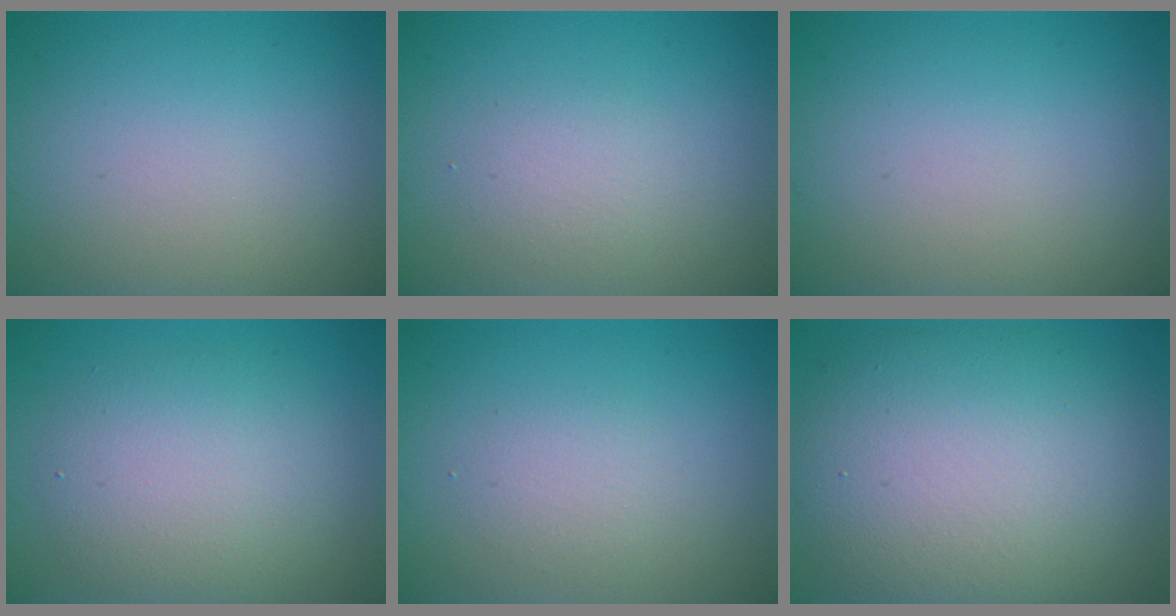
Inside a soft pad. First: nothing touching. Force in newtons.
{"total": 1.5, "press": 1.5, "slide": 0.1}
{"total": 0.0}
{"total": 4.9, "press": 4.9, "slide": 0.4}
{"total": 1.5, "press": 1.5, "slide": 0.1}
{"total": 11.5, "press": 11.5, "slide": 0.3}